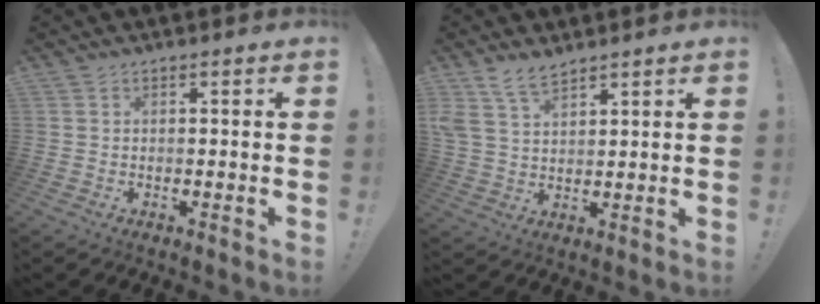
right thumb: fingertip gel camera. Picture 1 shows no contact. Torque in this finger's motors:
{"motor_torque": [0.82, 0.82, 0.34, 0.00, 0.00]}